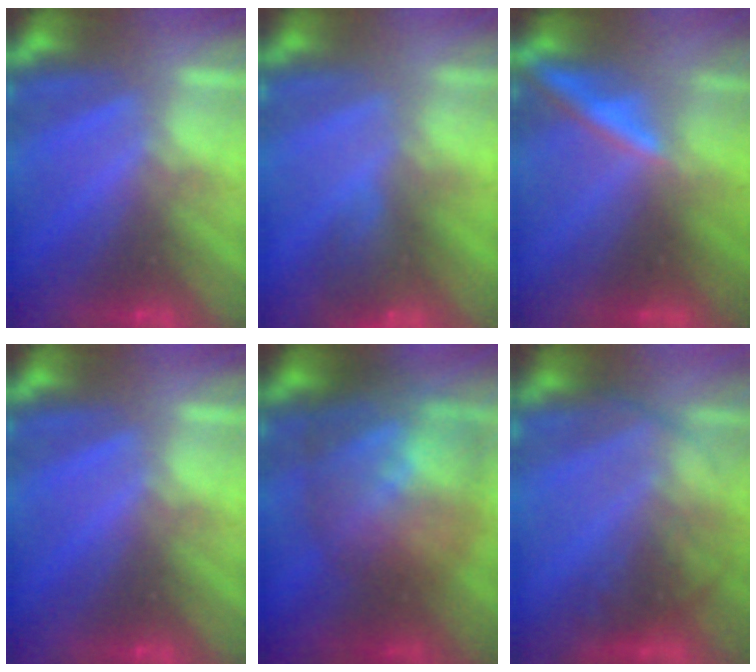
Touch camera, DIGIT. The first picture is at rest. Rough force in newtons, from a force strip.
{"total": 8.7}
{"total": 1.6}
{"total": 0.0}
{"total": 7.5}
{"total": 7.6}